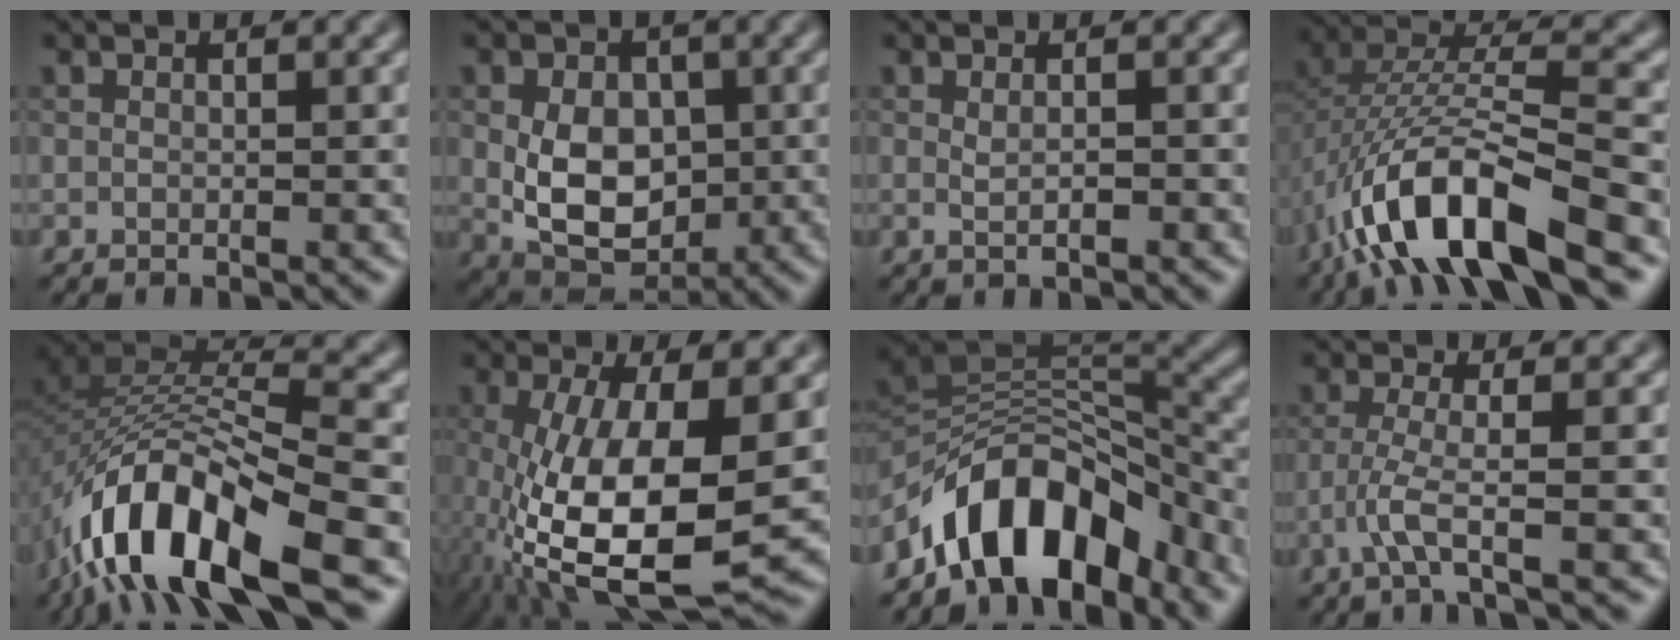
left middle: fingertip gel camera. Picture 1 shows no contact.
{"total": 7.3, "force": [-0.1, 5.2, 5.1], "torque": [-0.098, -0.011, 0.003]}
{"total": 1.0, "force": [0.0, 0.2, 0.9], "torque": [-0.017, -0.001, 0.000]}
{"total": 11.7, "force": [-6.5, 3.7, 9.0], "torque": [-0.174, 0.005, -0.122]}
{"total": 12.1, "force": [-6.8, 4.5, 9.0], "torque": [-0.163, -0.004, -0.130]}
{"total": 12.4, "force": [-2.8, 4.4, 11.3], "torque": [-0.224, -0.024, -0.047]}
{"total": 10.1, "force": [-6.6, 4.8, 6.0], "torque": [-0.072, 0.015, -0.123]}
{"total": 2.8, "force": [-1.3, 0.1, 2.5], "torque": [-0.052, 0.001, -0.037]}